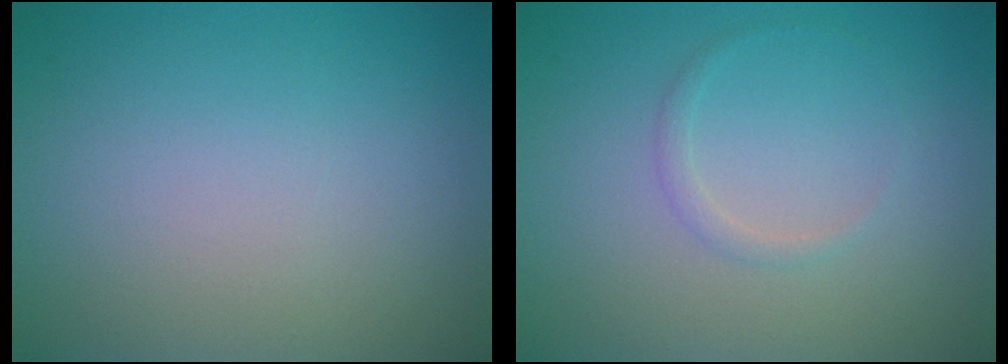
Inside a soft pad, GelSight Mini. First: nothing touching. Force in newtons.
{"total": 1.0, "press": 1.0, "slide": 0.1}